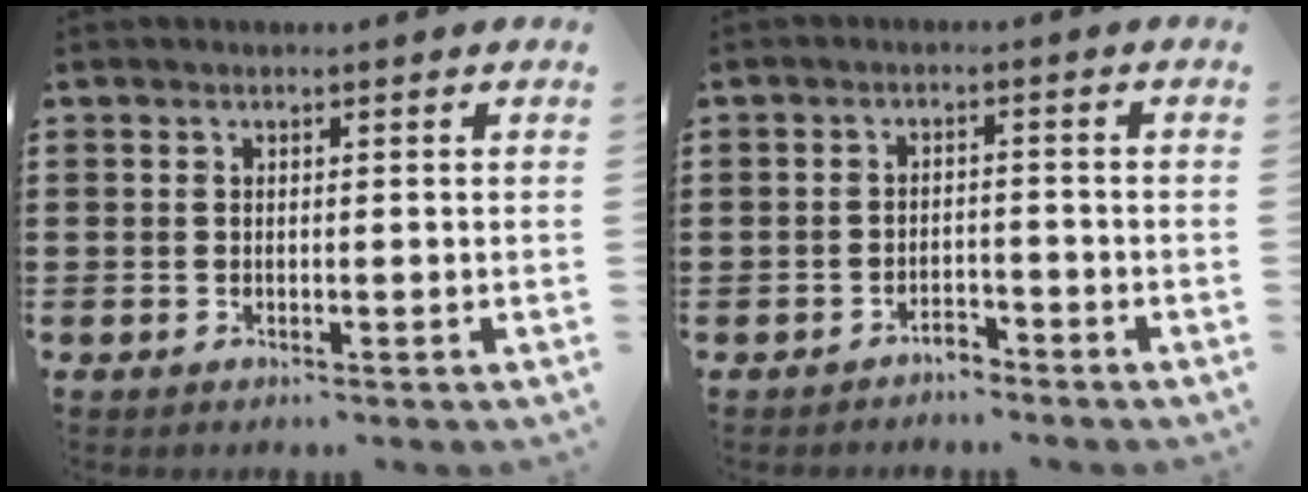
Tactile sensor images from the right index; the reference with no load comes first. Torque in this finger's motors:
{"motor_torque": [-1.40, 0.74, -1.05, -0.21]}